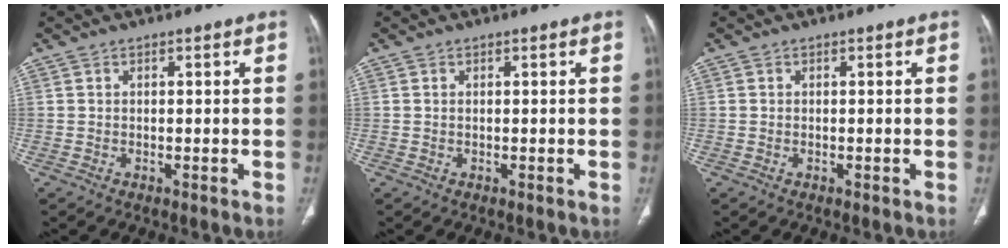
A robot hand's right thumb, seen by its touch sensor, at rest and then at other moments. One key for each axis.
{"total": 0.0}
{"total": 0.0}